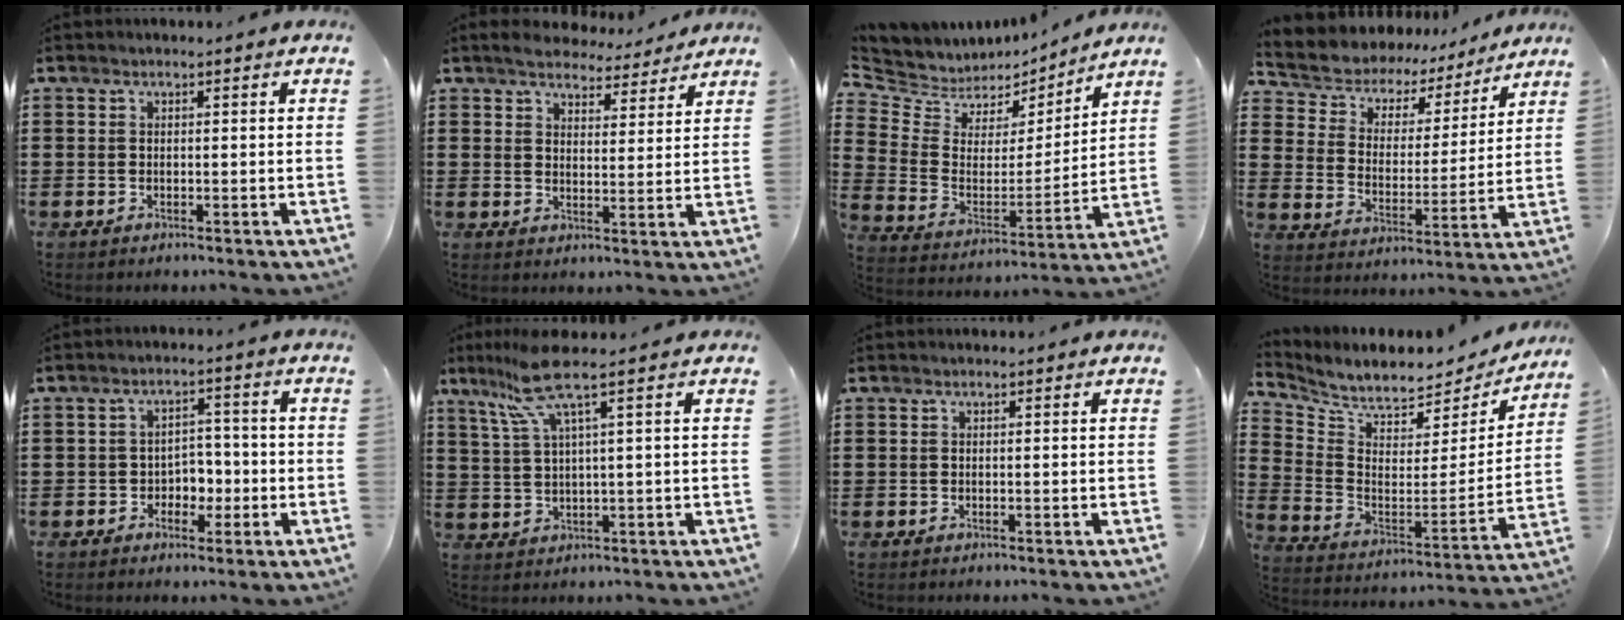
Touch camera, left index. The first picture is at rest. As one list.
[{"total": 4.5, "force": [4.4, 0.9, 0.4], "torque": [-0.020, -0.021, 0.077]}, {"total": 5.5, "force": [4.6, 3.0, -0.7], "torque": [-0.030, -0.039, 0.078]}, {"total": 5.5, "force": [4.9, 2.4, 0.2], "torque": [-0.041, -0.037, 0.081]}, {"total": 3.7, "force": [-1.4, 3.0, 1.5], "torque": [-0.032, 0.004, -0.036]}, {"total": 7.4, "force": [4.0, 0.0, 6.2], "torque": [-0.153, -0.010, 0.063]}, {"total": 0.0}, {"total": 5.8, "force": [5.5, 1.3, 1.3], "torque": [-0.059, -0.052, 0.093]}]